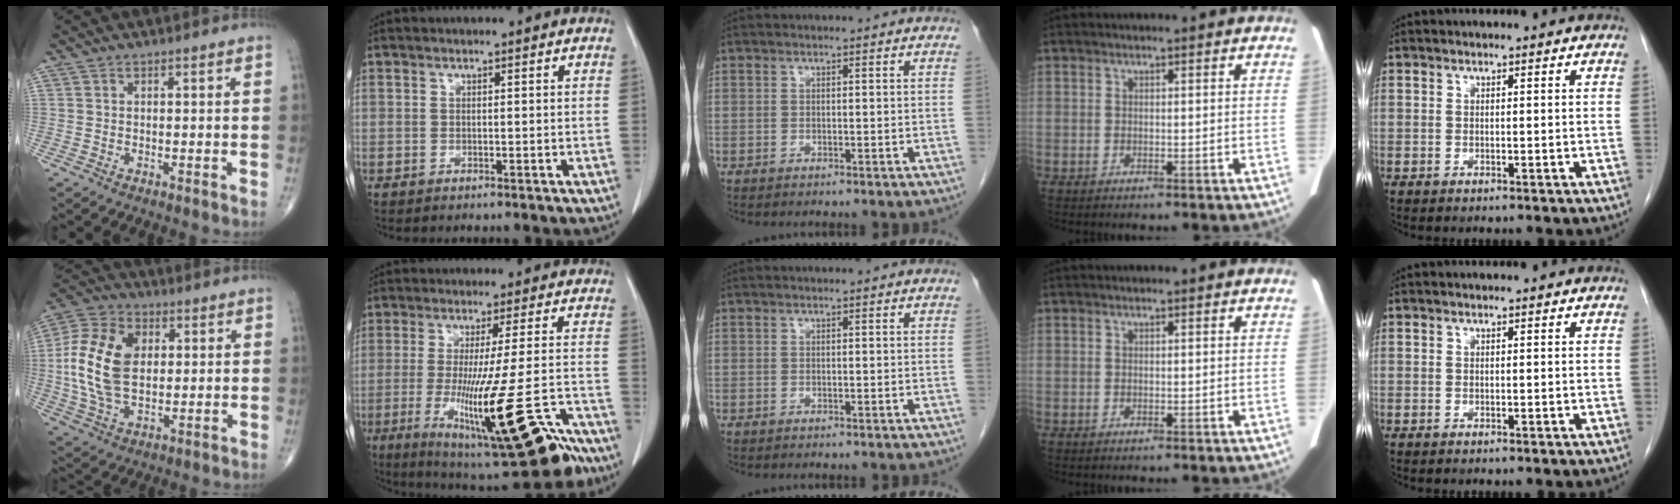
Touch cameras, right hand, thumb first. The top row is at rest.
{"thumb": {"total": 16.7, "force": [1.5, 10.7, 12.8], "torque": [-0.252, 0.009, 0.027]}, "index": {"total": 21.1, "force": [-11.3, 2.3, 17.7], "torque": [-0.242, -0.027, -0.167]}}